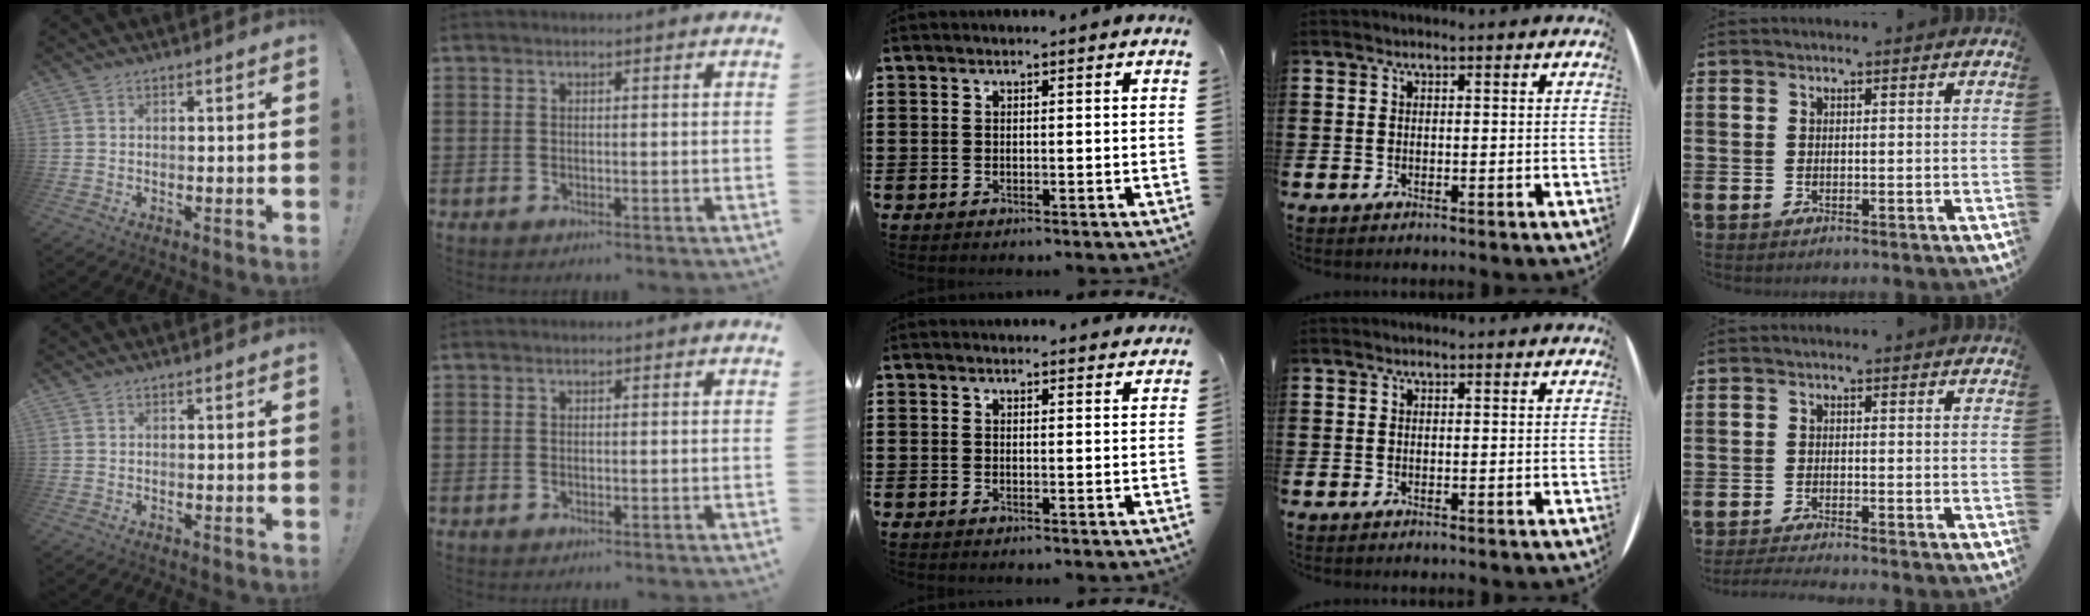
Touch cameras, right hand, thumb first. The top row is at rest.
{"middle": {"total": 1.4, "force": [1.4, 0.2, -0.2], "torque": [0.006, -0.003, 0.026]}, "little": {"total": 1.5, "force": [-1.3, -0.1, 0.6], "torque": [-0.008, 0.003, -0.026]}}